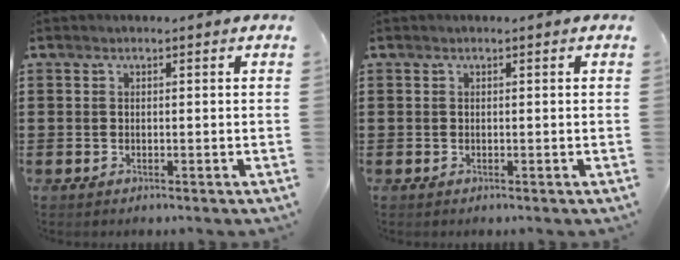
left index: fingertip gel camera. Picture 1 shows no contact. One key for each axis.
{"total": 0.0}